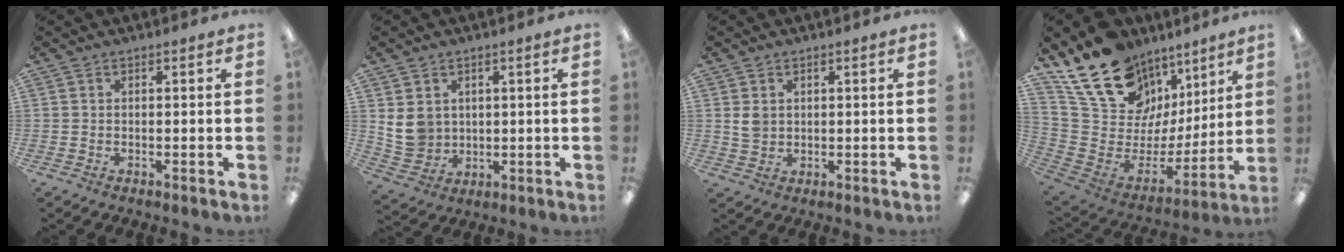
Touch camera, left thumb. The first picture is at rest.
{"total": 6.7, "force": [2.1, 6.0, 2.3], "torque": [-0.056, -0.004, 0.044]}
{"total": 3.1, "force": [1.2, 2.4, 1.5], "torque": [-0.023, -0.002, 0.023]}
{"total": 20.5, "force": [14.7, 11.8, 8.0], "torque": [-0.149, -0.108, 0.279]}